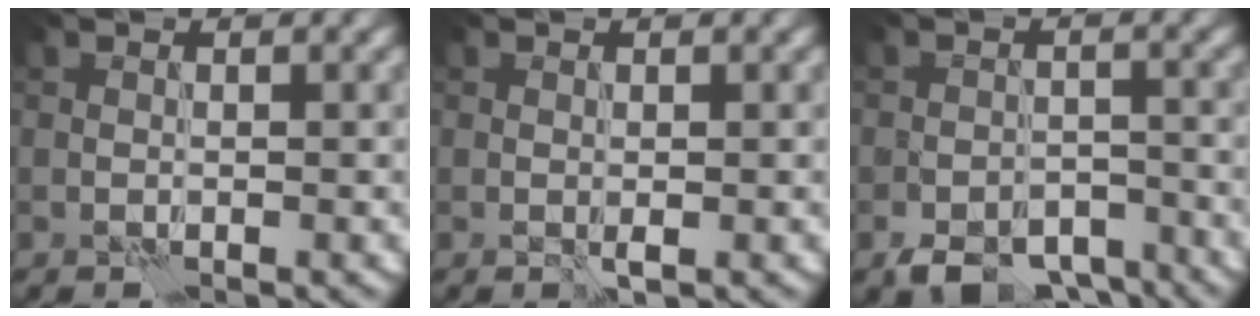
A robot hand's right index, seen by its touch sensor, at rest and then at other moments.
{"total": 0.7, "force": [-0.1, 0.2, 0.6], "torque": [-0.013, -0.002, -0.002]}
{"total": 5.7, "force": [-4.2, 2.9, 2.5], "torque": [-0.030, -0.009, -0.070]}